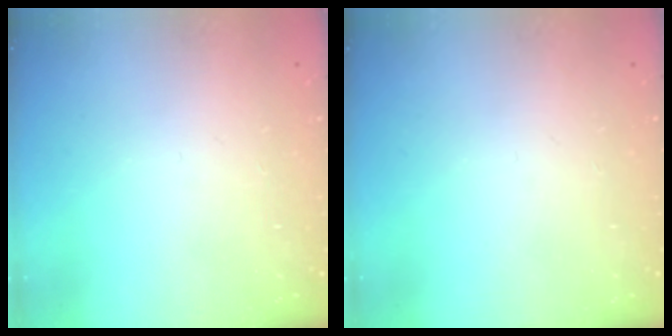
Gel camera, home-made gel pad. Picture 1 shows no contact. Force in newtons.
{"total": 0.0}